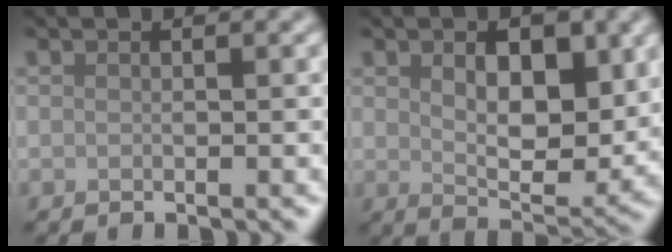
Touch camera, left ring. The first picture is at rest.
{"total": 6.6, "force": [1.6, 3.7, 5.3], "torque": [-0.077, -0.012, 0.030]}